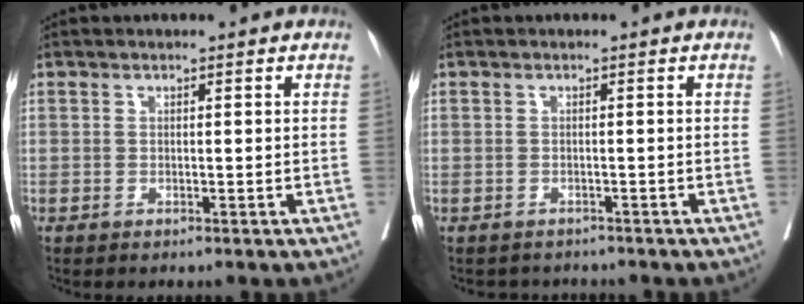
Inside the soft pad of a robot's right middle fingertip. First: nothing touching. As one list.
[{"total": 2.5, "force": [-2.3, 1.1, -0.2], "torque": [0.004, -0.001, -0.036]}]